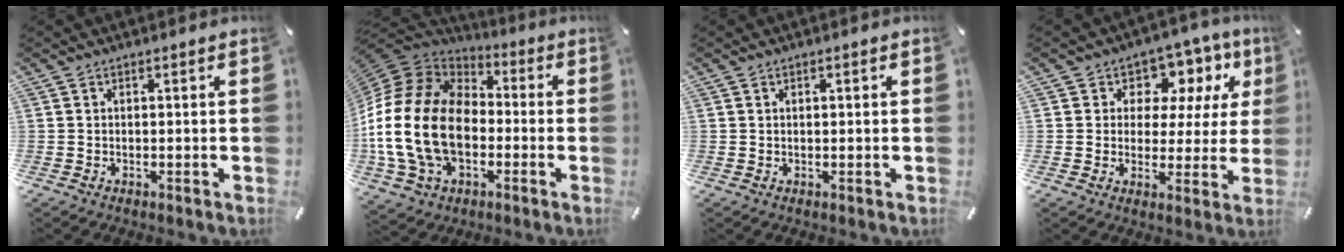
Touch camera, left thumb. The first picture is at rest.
{"total": 23.1, "force": [-5.1, 16.4, 15.4], "torque": [-0.352, 0.022, -0.093]}
{"total": 0.7, "force": [0.1, 0.4, 0.6], "torque": [-0.012, 0.003, 0.001]}
{"total": 10.1, "force": [4.2, 7.7, 4.9], "torque": [-0.067, -0.027, 0.075]}